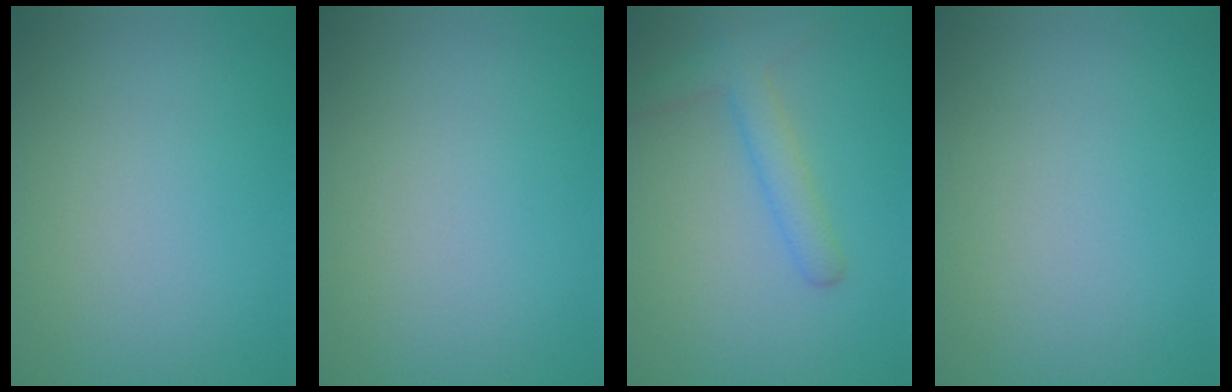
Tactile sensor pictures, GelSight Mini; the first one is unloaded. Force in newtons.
{"total": 0.0}
{"total": 2.9, "press": 2.9, "slide": 0.2}
{"total": 0.0}